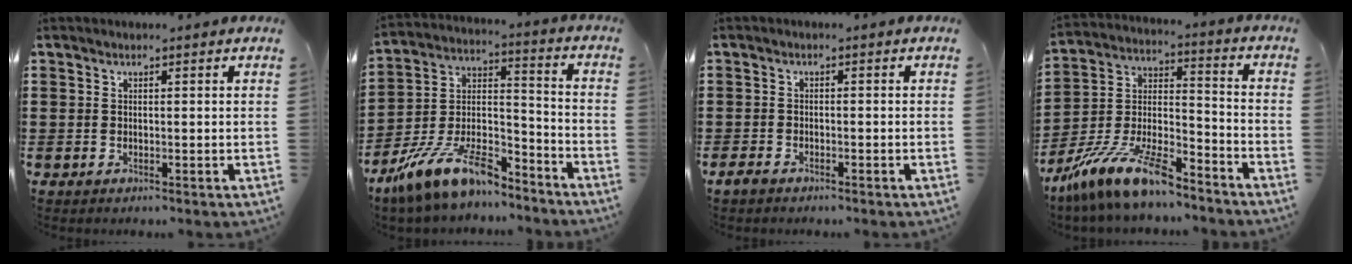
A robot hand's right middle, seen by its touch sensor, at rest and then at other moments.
{"total": 13.0, "force": [-10.2, 3.9, 7.0], "torque": [-0.144, 0.027, -0.197]}
{"total": 1.4, "force": [-1.2, 0.5, 0.6], "torque": [-0.022, -0.001, -0.026]}
{"total": 13.0, "force": [-10.8, 2.1, 6.9], "torque": [-0.141, 0.022, -0.209]}